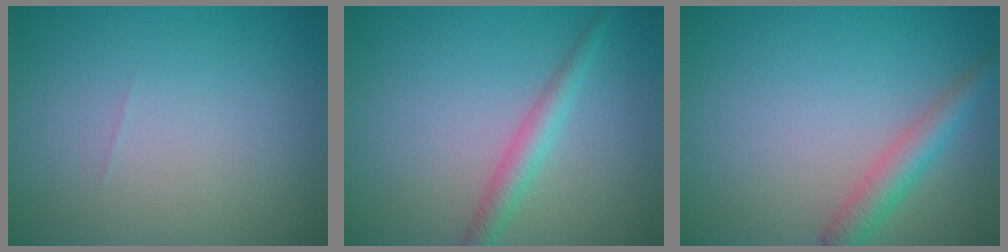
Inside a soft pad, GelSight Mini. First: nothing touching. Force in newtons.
{"total": 2.5, "press": 2.5, "slide": 0.1}
{"total": 3.1, "press": 3.1, "slide": 0.1}